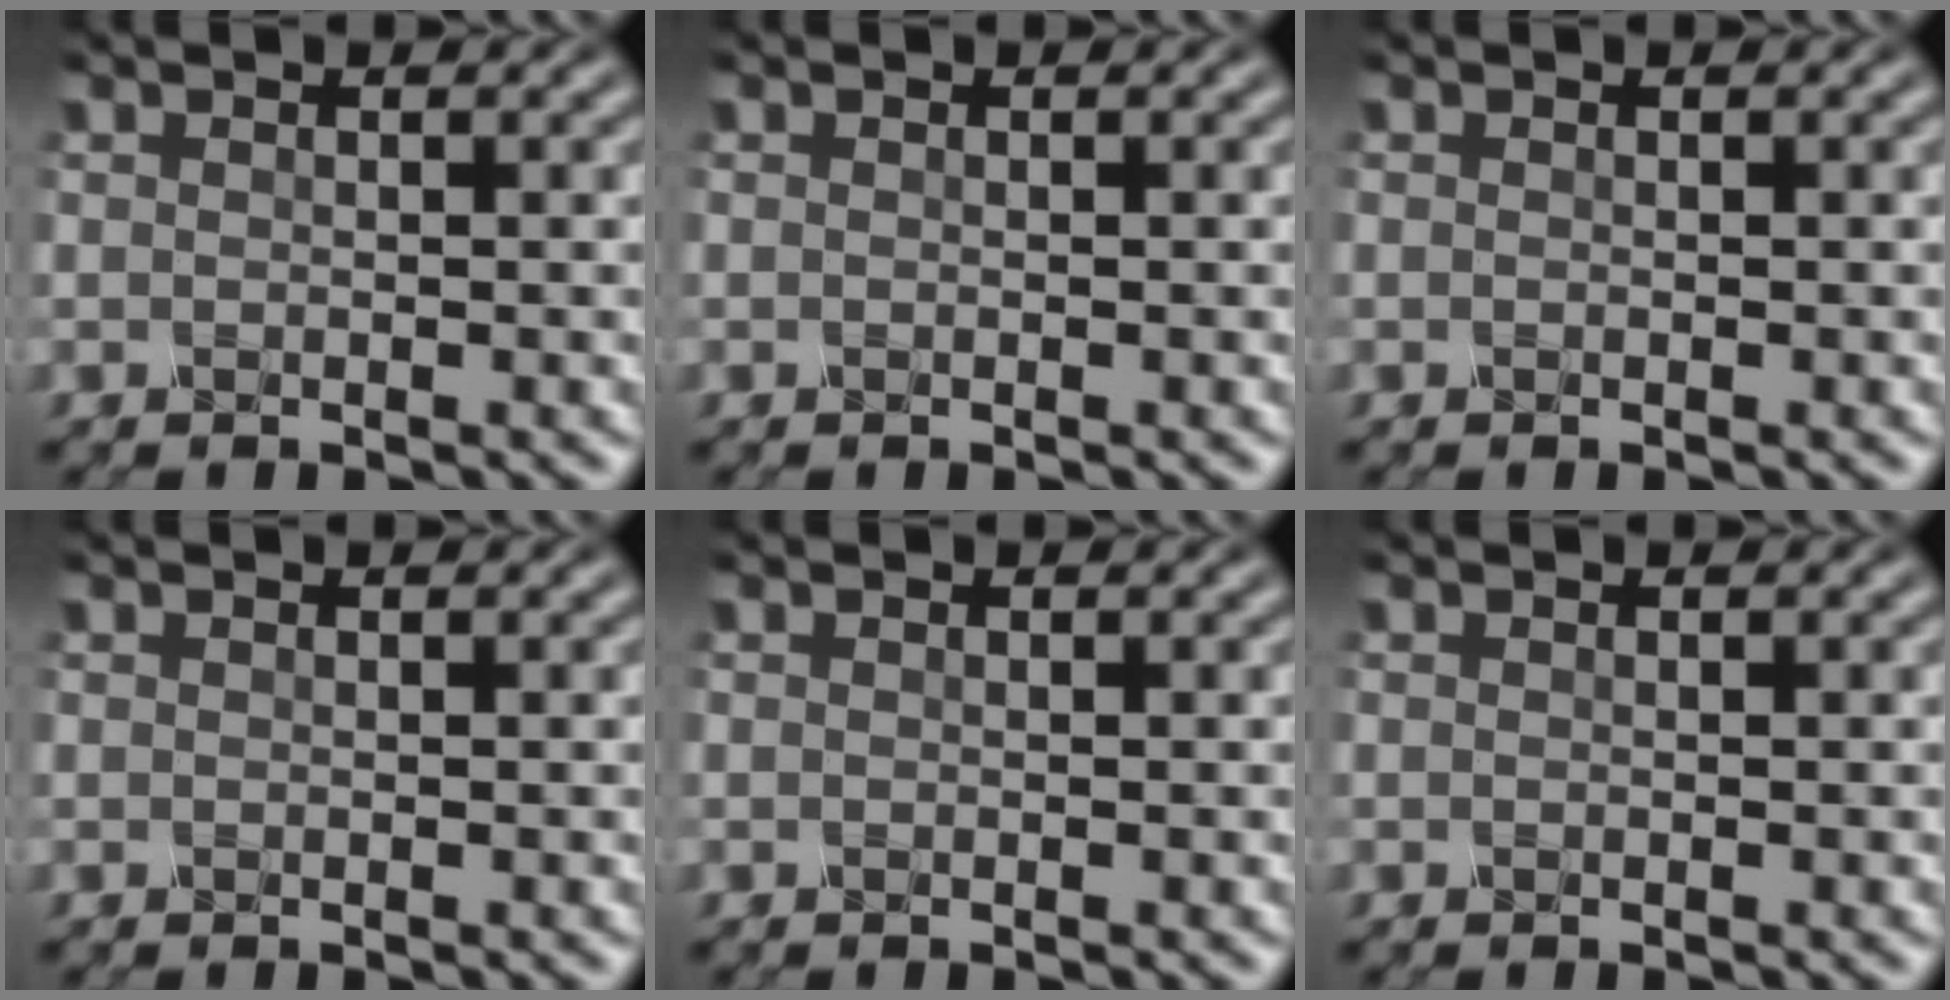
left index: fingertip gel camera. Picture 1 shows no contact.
{"total": 0.0}
{"total": 0.0}
{"total": 0.0}
{"total": 0.0}
{"total": 0.0}